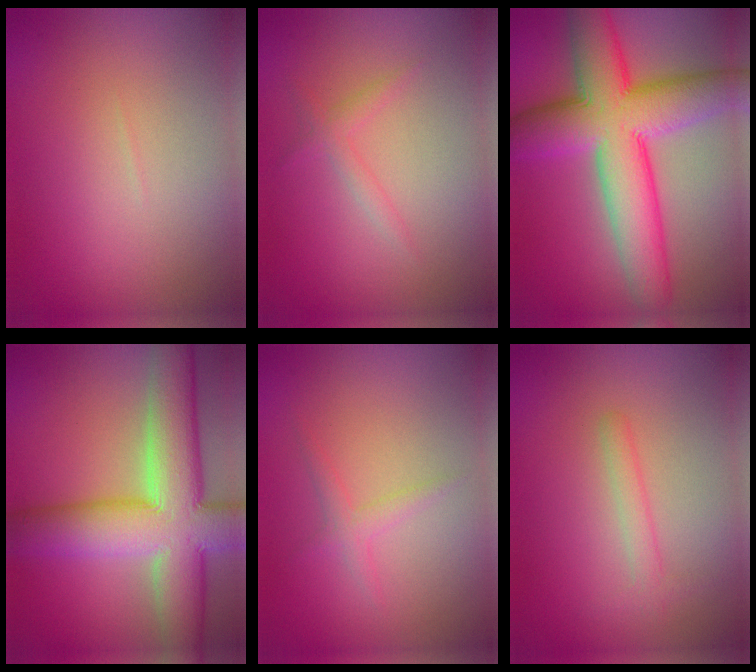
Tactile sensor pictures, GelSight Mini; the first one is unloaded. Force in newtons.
{"total": 1.3, "press": 1.3, "slide": 0.0}
{"total": 11.4, "press": 11.4, "slide": 0.1}
{"total": 12.4, "press": 12.3, "slide": 0.7}
{"total": 1.4, "press": 1.4, "slide": 0.0}
{"total": 1.8, "press": 1.8, "slide": 0.2}